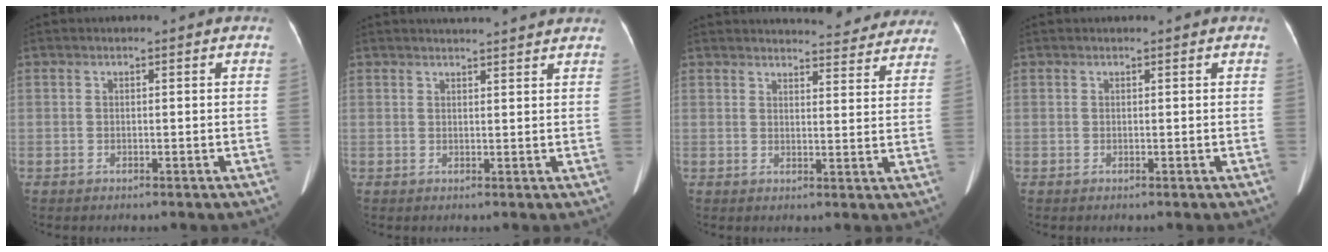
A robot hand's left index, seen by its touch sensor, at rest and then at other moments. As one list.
[{"total": 7.3, "force": [6.9, 0.4, 2.4], "torque": [-0.030, 0.021, 0.076]}, {"total": 16.5, "force": [15.8, 3.5, 3.6], "torque": [-0.016, -0.019, 0.168]}, {"total": 0.6, "force": [0.5, 0.0, 0.1], "torque": [-0.003, 0.010, 0.010]}]